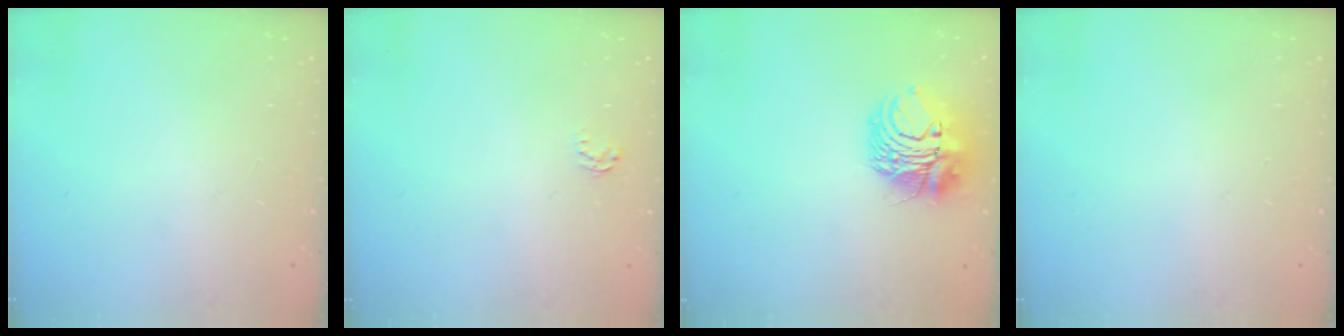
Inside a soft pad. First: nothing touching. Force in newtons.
{"total": 2.6, "press": 2.6, "slide": 0.4}
{"total": 10.9, "press": 10.8, "slide": 1.5}
{"total": 0.0}